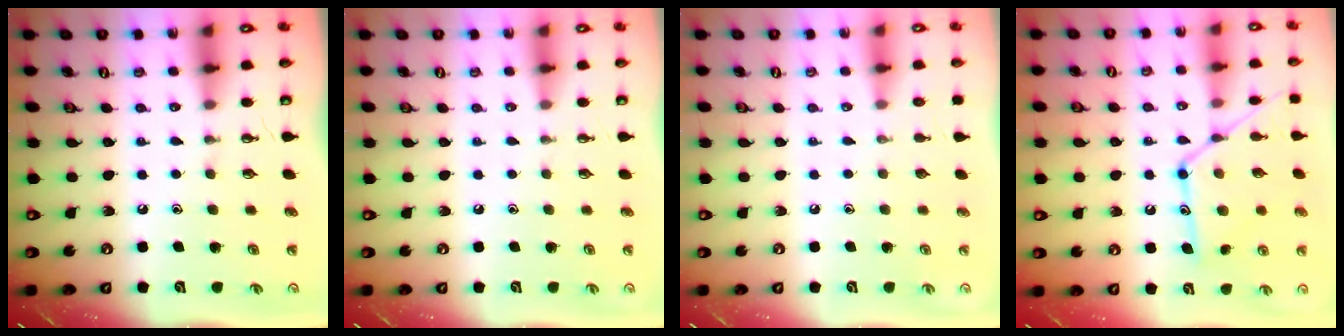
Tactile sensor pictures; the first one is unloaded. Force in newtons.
{"total": 0.0}
{"total": 0.0}
{"total": 15.2, "press": 15.2, "slide": 1.1}